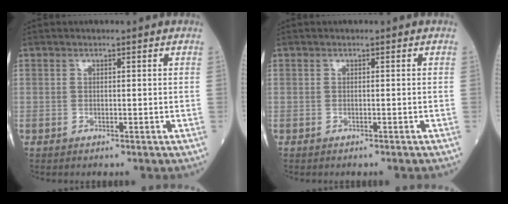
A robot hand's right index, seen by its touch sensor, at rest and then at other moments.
{"total": 0.7, "force": [-0.6, -0.1, 0.3], "torque": [-0.002, 0.000, -0.009]}